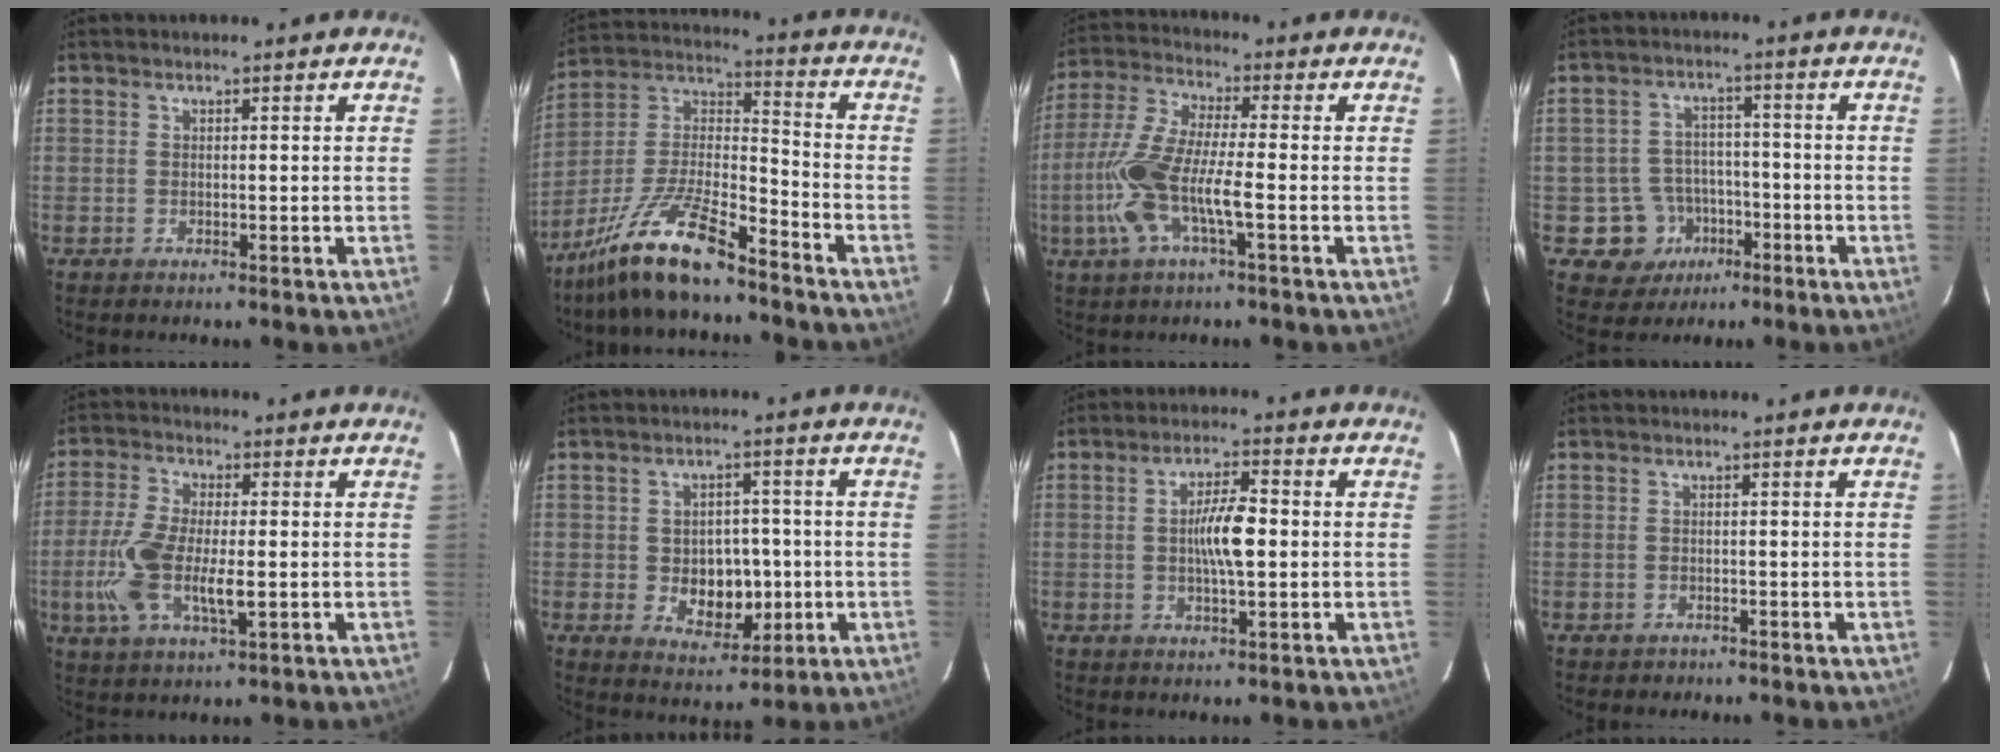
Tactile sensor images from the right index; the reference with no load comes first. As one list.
[{"total": 15.1, "force": [-11.3, 2.6, 9.6], "torque": [-0.199, 0.001, -0.208]}, {"total": 11.2, "force": [-3.0, 1.7, 10.6], "torque": [-0.234, 0.005, -0.061]}, {"total": 7.3, "force": [-2.6, 6.8, 0.3], "torque": [0.001, 0.014, -0.032]}, {"total": 10.6, "force": [-1.8, 3.5, 9.9], "torque": [-0.213, -0.006, -0.030]}, {"total": 7.8, "force": [-1.0, 5.2, 5.7], "torque": [-0.084, 0.006, -0.005]}, {"total": 6.4, "force": [-0.1, 1.2, 6.3], "torque": [-0.115, 0.006, -0.003]}, {"total": 0.9, "force": [-0.7, 0.7, -0.1], "torque": [-0.006, 0.002, -0.010]}]